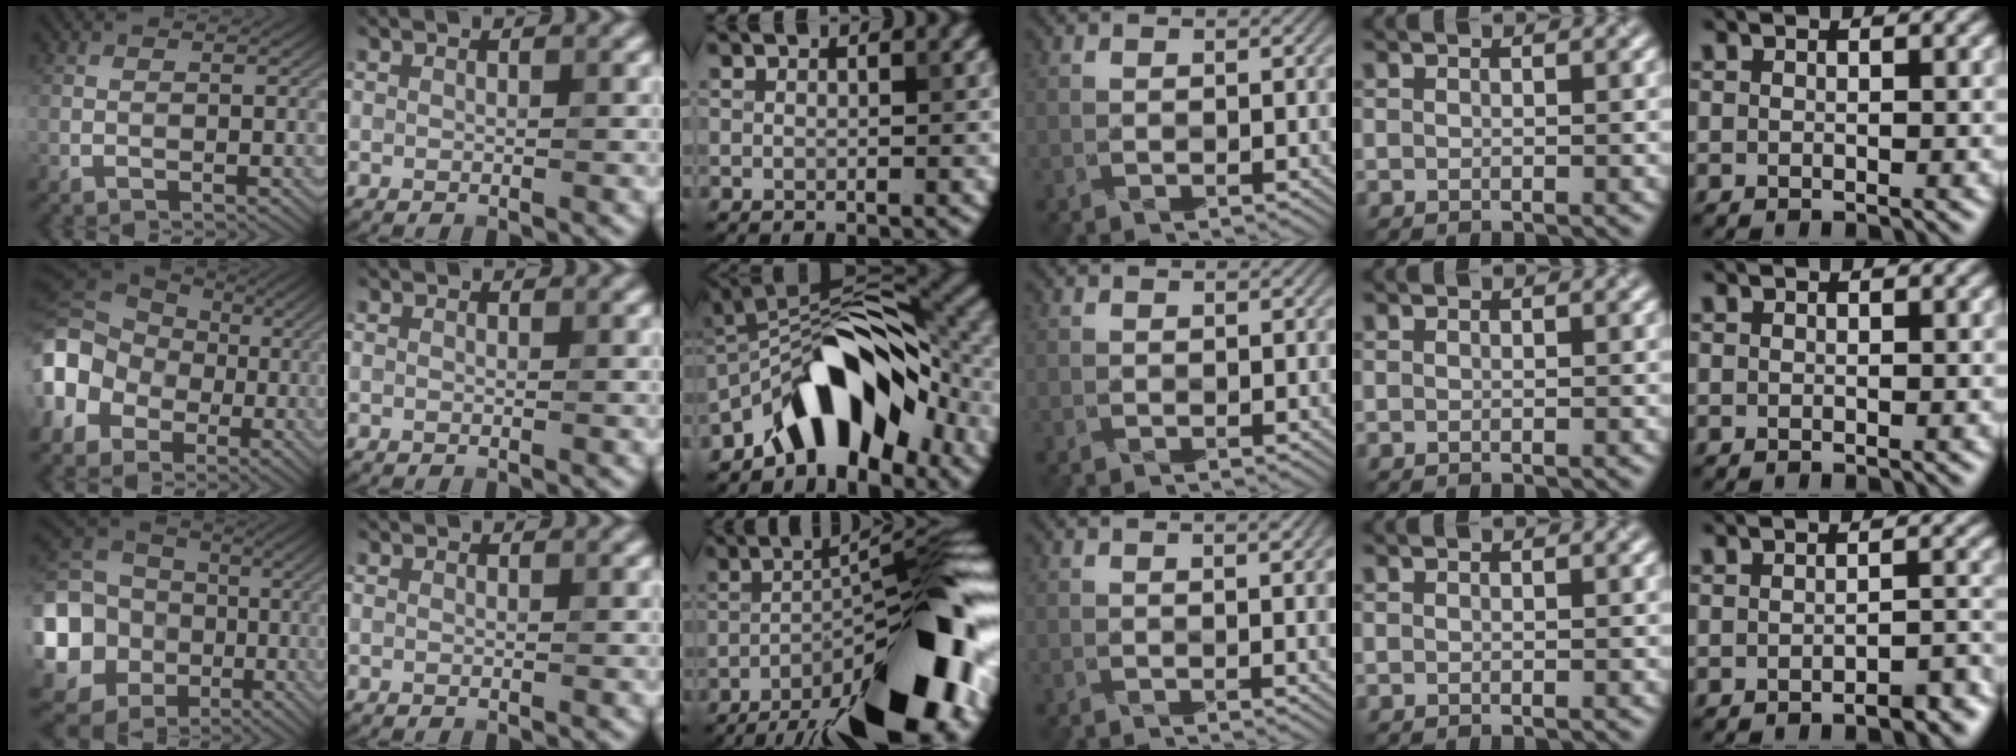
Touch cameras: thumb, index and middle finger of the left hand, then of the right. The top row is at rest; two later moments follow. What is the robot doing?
{"motion": "wrap", "object": "string"}